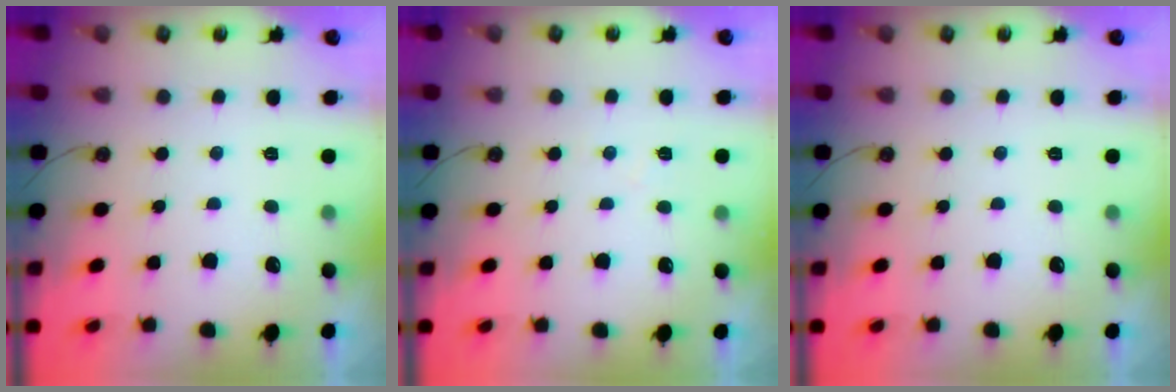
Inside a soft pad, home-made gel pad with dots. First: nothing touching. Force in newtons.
{"total": 3.7, "press": 3.7, "slide": 0.5}
{"total": 0.0}